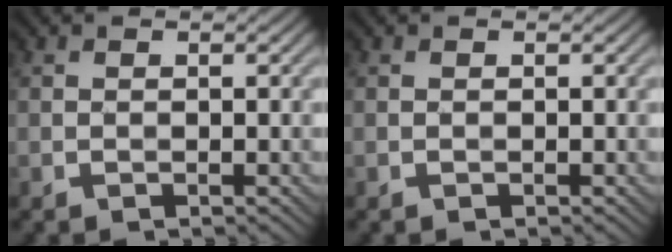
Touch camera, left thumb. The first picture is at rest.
{"total": 0.0}